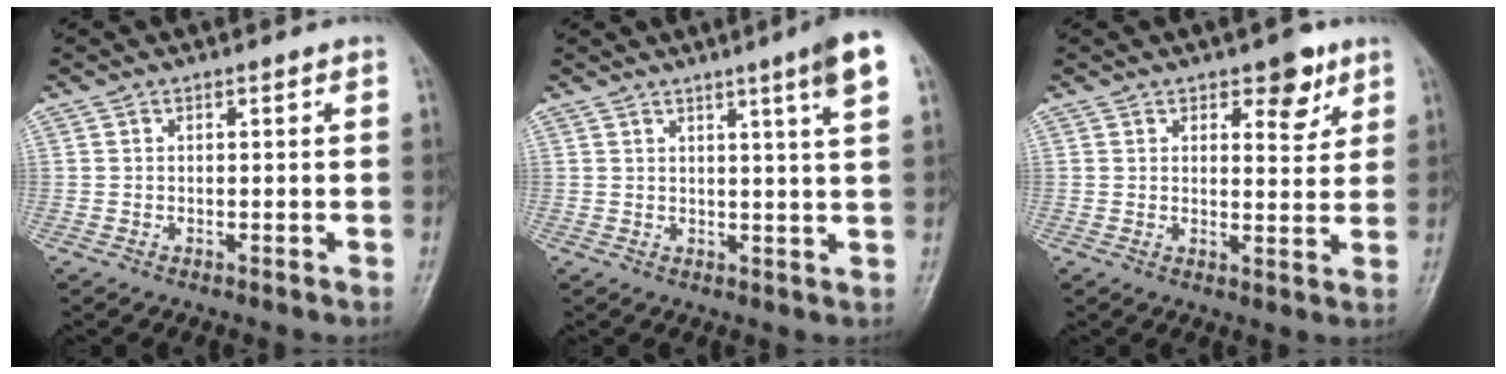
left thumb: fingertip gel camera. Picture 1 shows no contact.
{"total": 7.4, "force": [3.9, -0.4, 6.3], "torque": [-0.089, -0.019, 0.052]}
{"total": 5.9, "force": [3.5, 2.9, 3.7], "torque": [-0.024, -0.019, 0.044]}